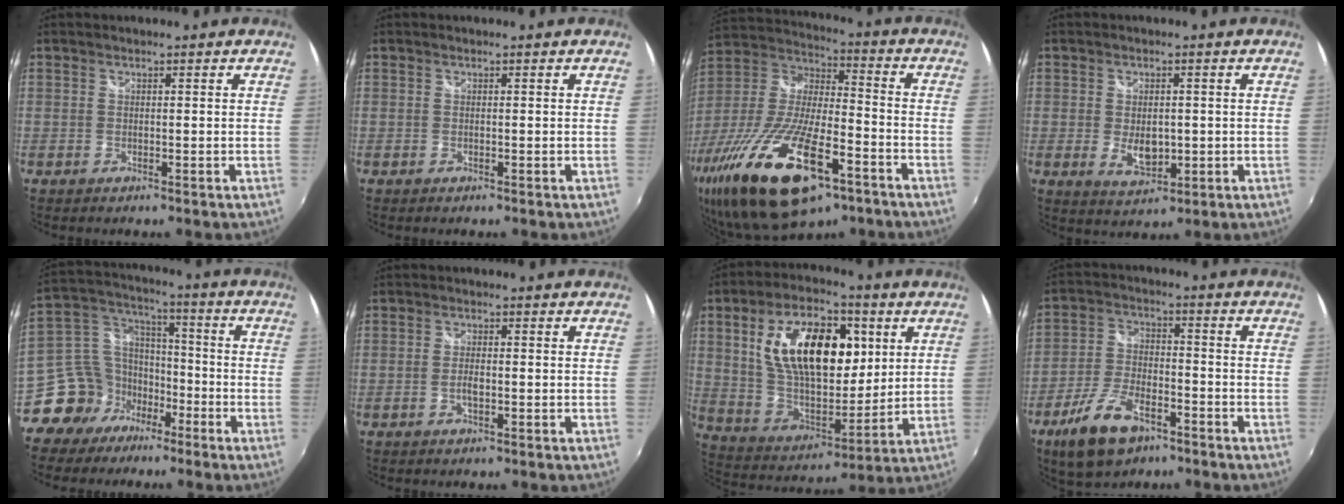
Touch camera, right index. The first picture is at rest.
{"total": 0.0}
{"total": 28.5, "force": [-15.0, 10.6, 21.8], "torque": [-0.442, -0.061, -0.255]}
{"total": 5.3, "force": [-0.5, 3.4, 4.1], "torque": [-0.072, -0.009, -0.001]}
{"total": 10.8, "force": [-6.8, 7.6, 3.5], "torque": [-0.082, 0.048, -0.118]}
{"total": 2.3, "force": [-0.6, 0.9, 2.0], "torque": [-0.040, -0.002, -0.012]}
{"total": 22.3, "force": [6.4, 12.0, 17.7], "torque": [-0.322, 0.009, 0.121]}
{"total": 11.7, "force": [-7.3, 5.0, 7.7], "torque": [-0.170, -0.010, -0.137]}